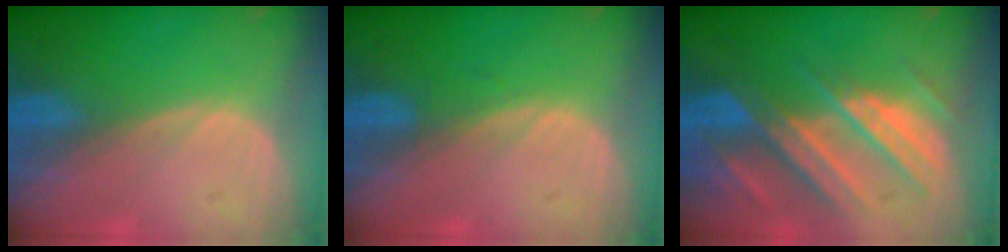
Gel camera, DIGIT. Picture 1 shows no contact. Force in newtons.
{"total": 0.6, "press": 0.6, "slide": 0.2}
{"total": 10.2, "press": 9.0, "slide": 4.7}